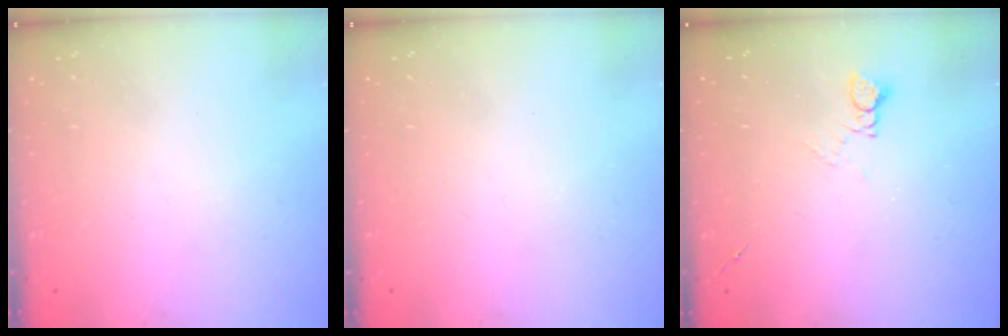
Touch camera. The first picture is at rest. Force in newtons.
{"total": 0.0}
{"total": 3.7, "press": 3.7, "slide": 0.5}